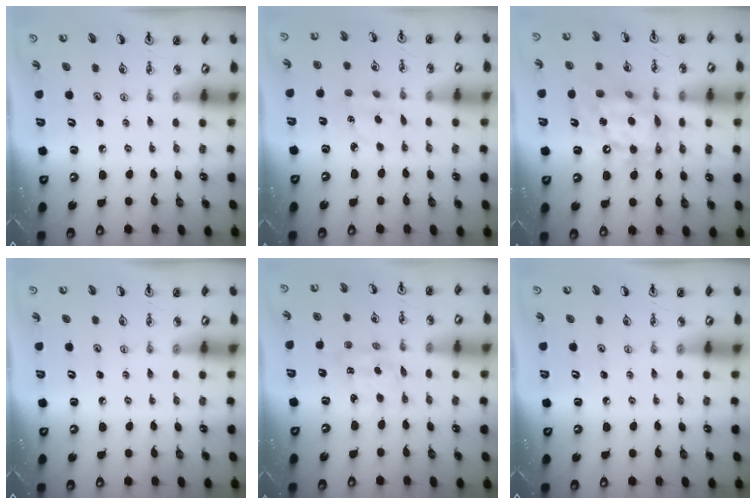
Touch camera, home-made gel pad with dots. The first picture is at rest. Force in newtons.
{"total": 2.7, "press": 2.6, "slide": 0.9}
{"total": 14.6, "press": 14.5, "slide": 1.1}
{"total": 0.0}
{"total": 2.9, "press": 2.9, "slide": 0.4}
{"total": 0.0}